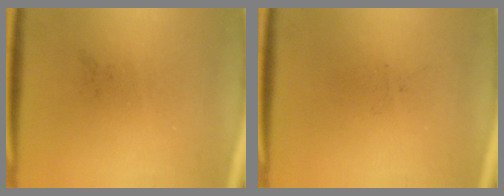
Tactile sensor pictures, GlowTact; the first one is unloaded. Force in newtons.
{"total": 0.0}